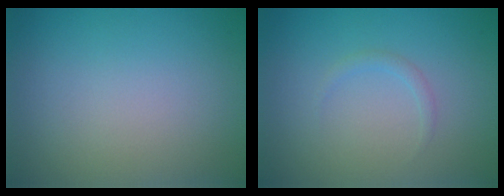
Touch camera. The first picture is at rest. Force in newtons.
{"total": 0.8, "press": 0.8, "slide": 0.1}